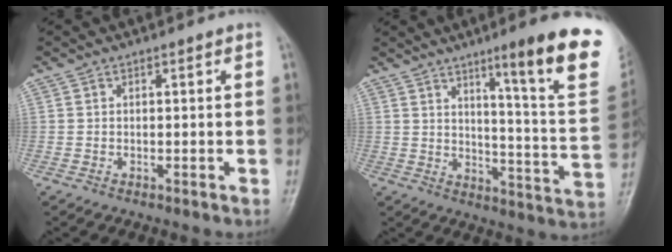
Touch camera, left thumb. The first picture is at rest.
{"total": 19.6, "force": [10.9, 1.1, 16.2], "torque": [-0.193, -0.060, 0.148]}